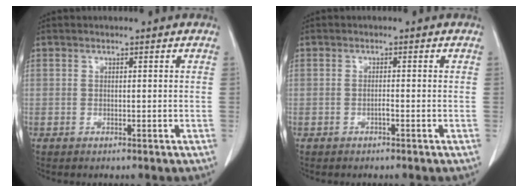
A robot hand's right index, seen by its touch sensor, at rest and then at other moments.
{"total": 0.7, "force": [-0.4, 0.0, 0.5], "torque": [-0.011, 0.001, -0.008]}